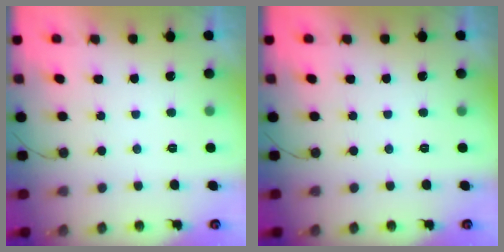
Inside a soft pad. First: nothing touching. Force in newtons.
{"total": 0.0}